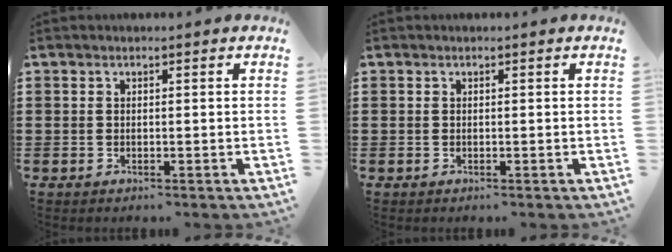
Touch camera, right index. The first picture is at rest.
{"total": 0.0}